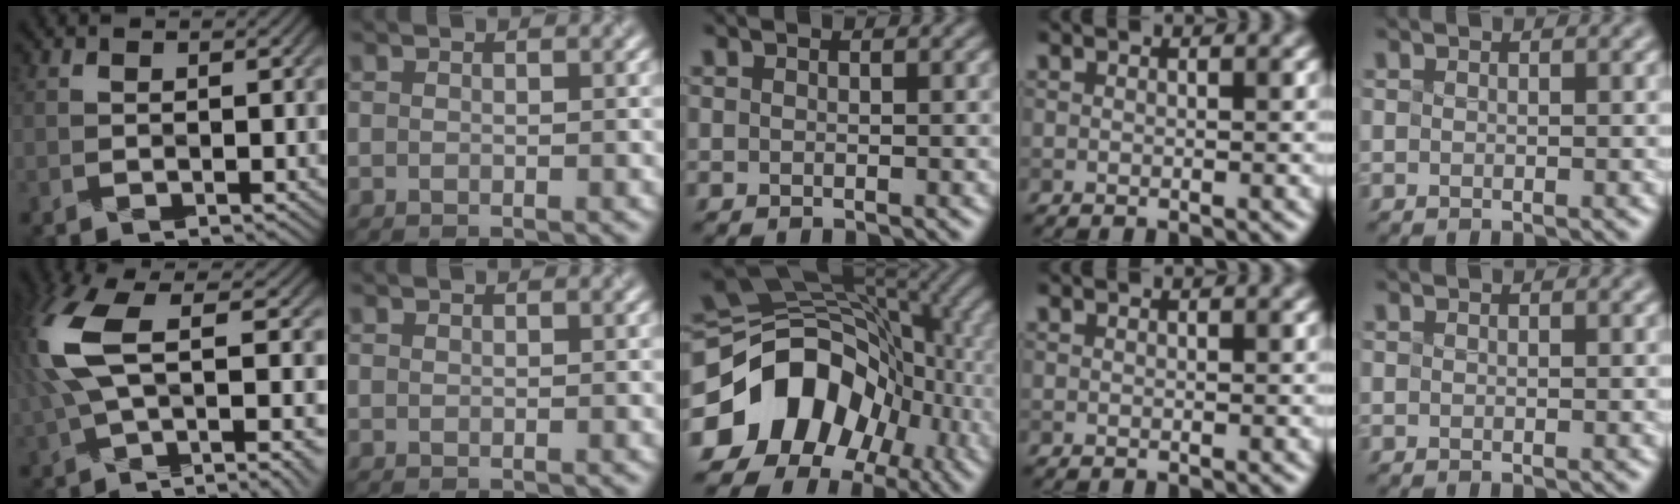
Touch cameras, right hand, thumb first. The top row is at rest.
{"thumb": {"total": 13.7, "force": [0.6, 4.5, 12.9], "torque": [-0.298, 0.014, 0.019]}, "middle": {"total": 12.8, "force": [-4.5, 9.8, 6.8], "torque": [-0.123, 0.007, -0.088]}}